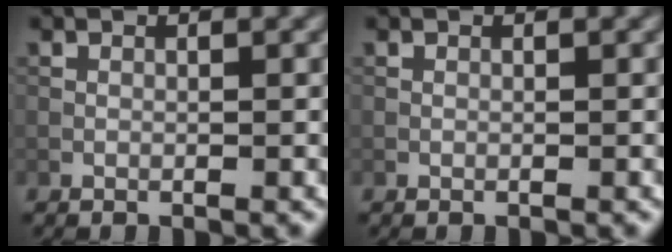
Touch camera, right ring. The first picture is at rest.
{"total": 0.0}